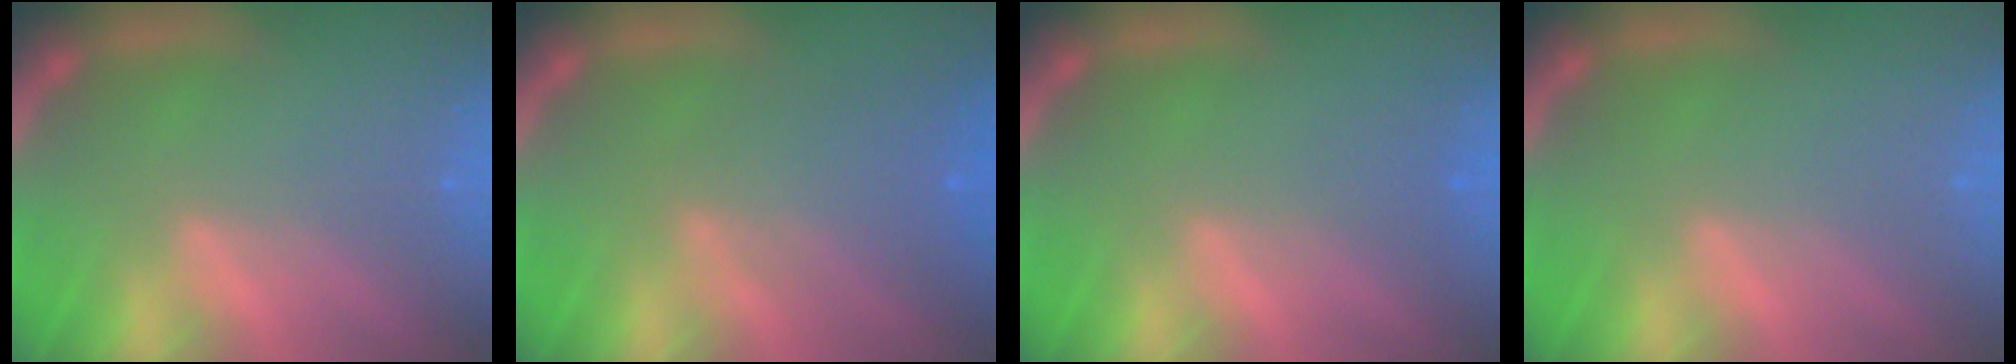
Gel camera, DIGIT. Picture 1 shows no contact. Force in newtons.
{"total": 4.1}
{"total": 1.0}
{"total": 0.0}